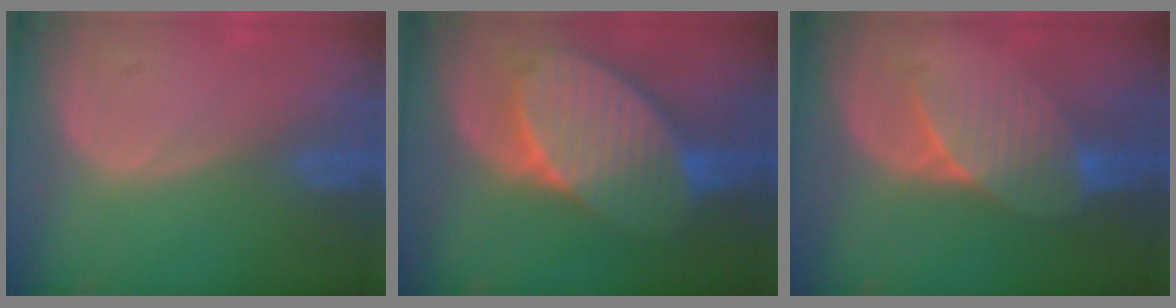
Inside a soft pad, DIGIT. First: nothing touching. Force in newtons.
{"total": 10.5, "press": 10.5, "slide": 0.6}
{"total": 7.1, "press": 6.5, "slide": 2.8}